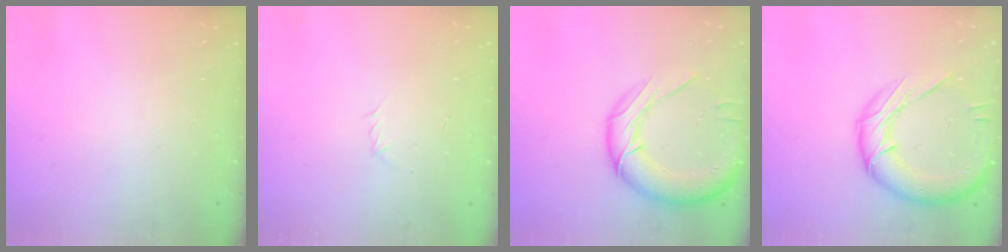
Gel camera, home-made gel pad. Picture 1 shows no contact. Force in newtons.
{"total": 2.9, "press": 2.8, "slide": 0.8}
{"total": 18.6, "press": 18.2, "slide": 3.5}
{"total": 18.0, "press": 17.9, "slide": 2.2}